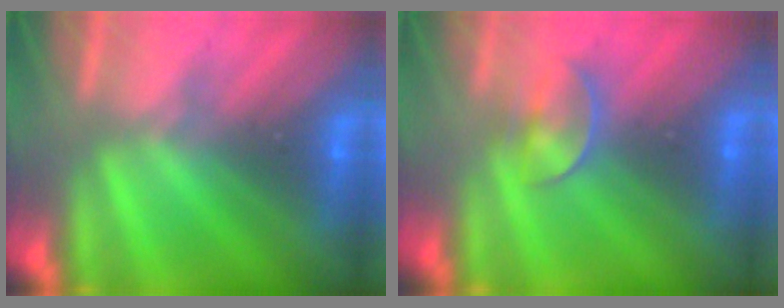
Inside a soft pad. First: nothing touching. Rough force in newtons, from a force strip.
{"total": 2.3}